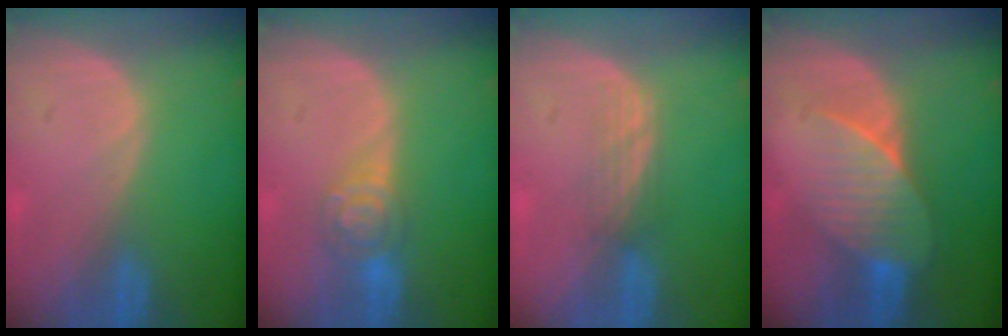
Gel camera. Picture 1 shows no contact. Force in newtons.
{"total": 4.6, "press": 4.5, "slide": 0.8}
{"total": 2.4, "press": 2.3, "slide": 0.8}
{"total": 7.3, "press": 6.8, "slide": 2.8}